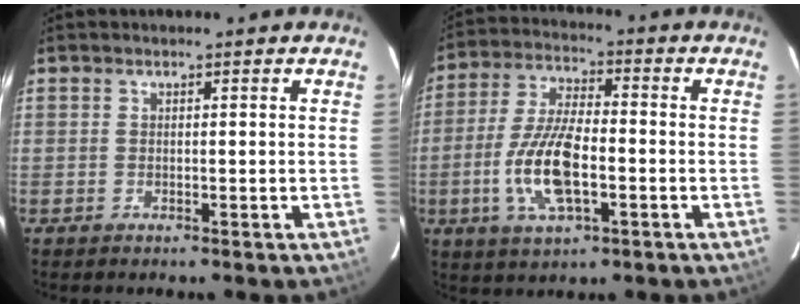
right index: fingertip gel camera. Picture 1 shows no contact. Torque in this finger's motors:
{"motor_torque": [1.86, -0.28, 0.38, 0.19]}